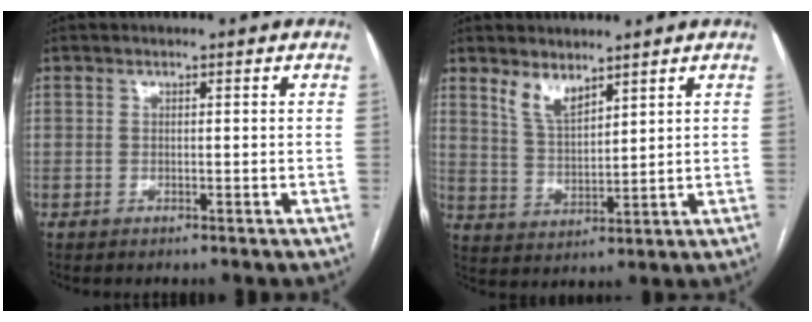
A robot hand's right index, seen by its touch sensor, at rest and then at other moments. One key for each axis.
{"total": 5.0, "fx": 3.9, "fy": 1.8, "fz": 2.6, "tx": -0.053, "ty": -0.007, "tz": 0.085}